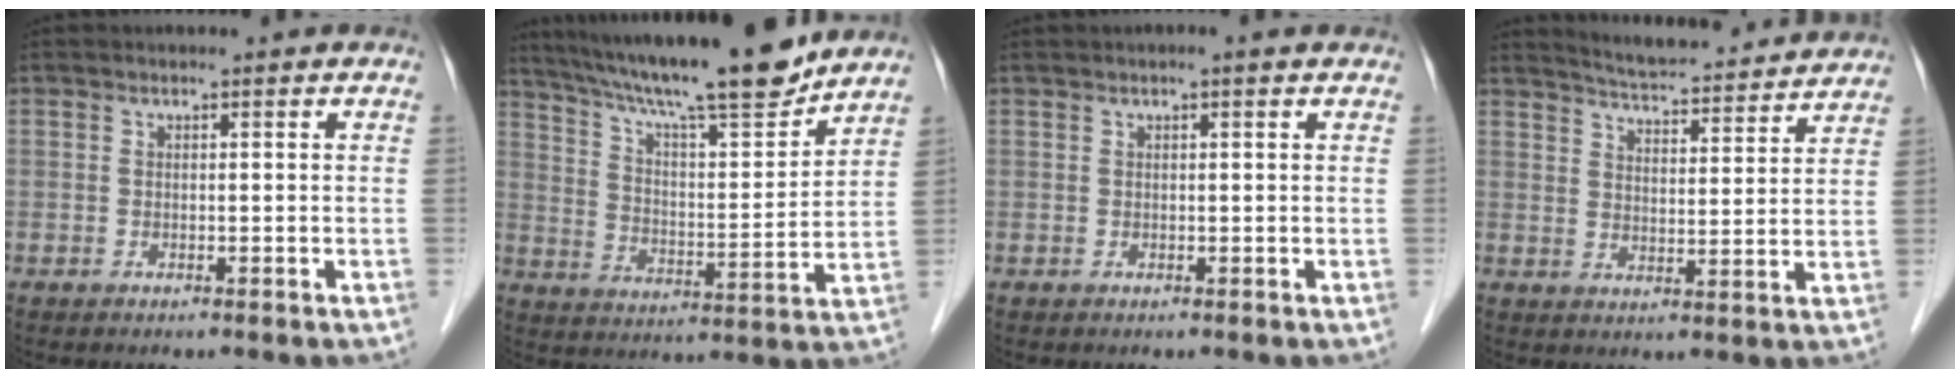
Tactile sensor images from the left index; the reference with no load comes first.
{"total": 18.5, "force": [15.9, 0.8, 9.6], "torque": [-0.160, 0.001, 0.251]}
{"total": 1.1, "force": [0.4, 0.0, 1.1], "torque": [-0.018, 0.008, 0.004]}
{"total": 14.5, "force": [13.8, 1.6, 4.4], "torque": [-0.066, 0.003, 0.181]}